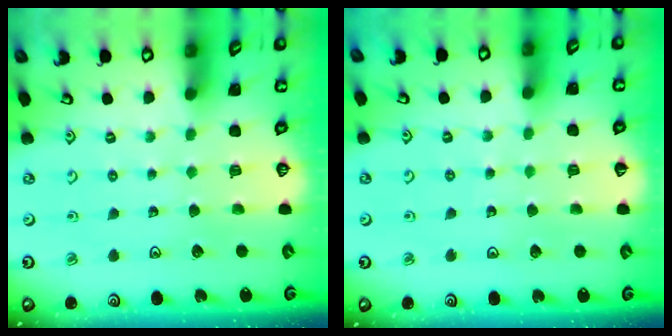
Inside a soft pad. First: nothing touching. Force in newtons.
{"total": 2.8, "press": 2.8, "slide": 0.3}